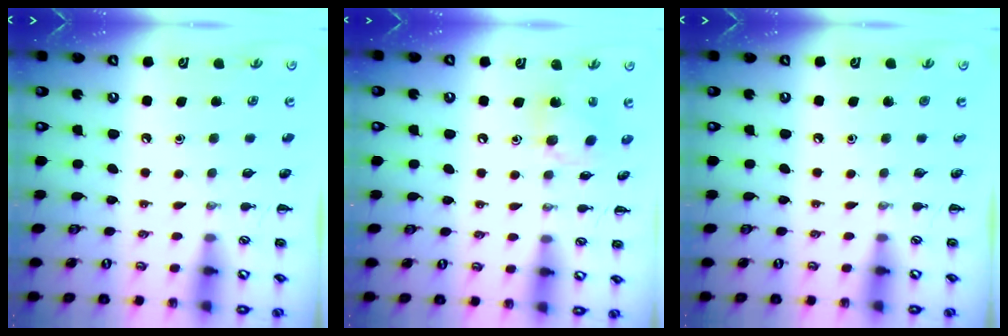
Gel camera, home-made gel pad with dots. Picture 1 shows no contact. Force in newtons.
{"total": 7.2, "press": 7.2, "slide": 0.5}
{"total": 0.0}